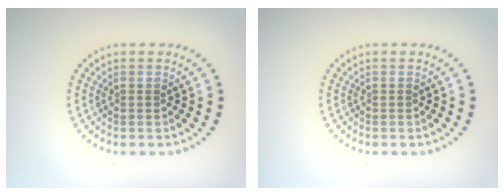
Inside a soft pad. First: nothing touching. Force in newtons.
{"total": 0.0}